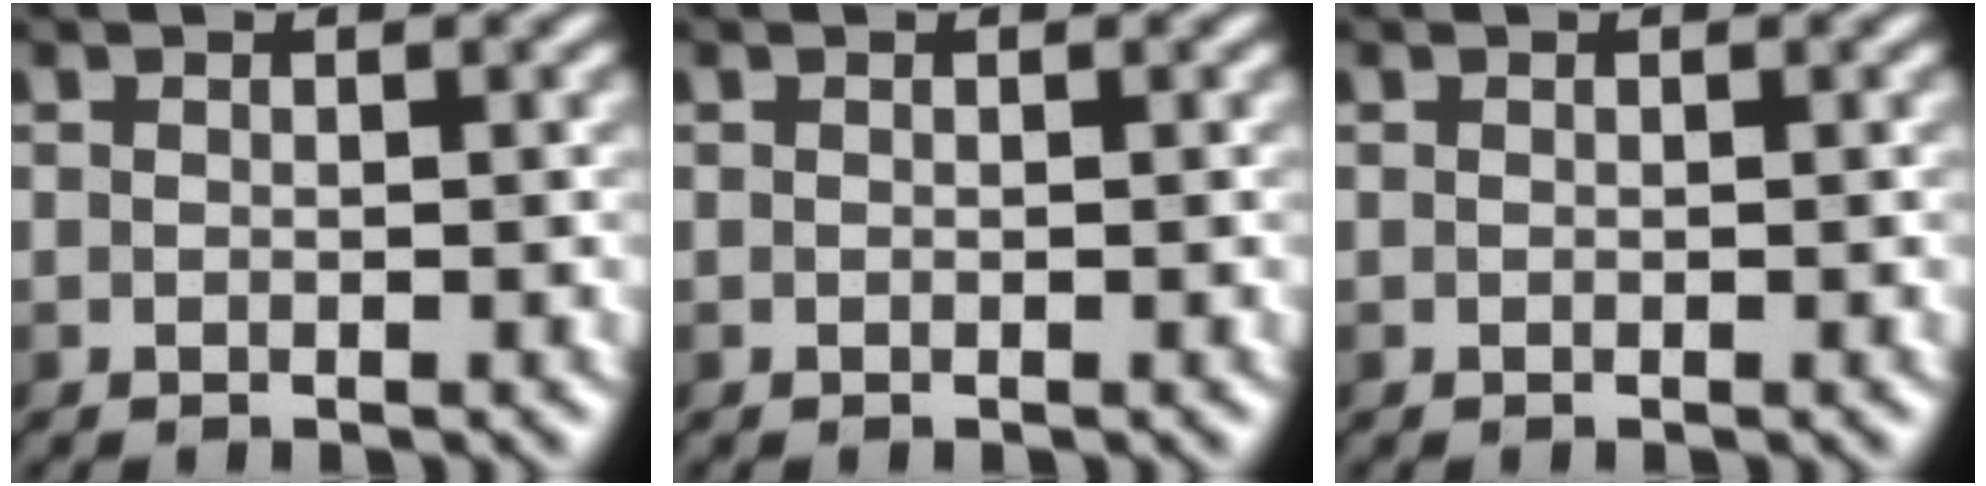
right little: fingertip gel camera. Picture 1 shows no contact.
{"total": 0.0}
{"total": 0.0}